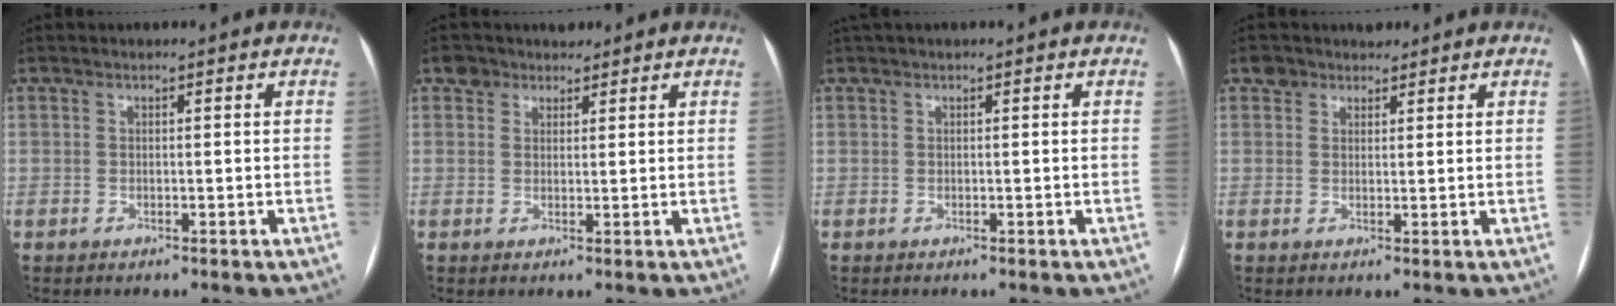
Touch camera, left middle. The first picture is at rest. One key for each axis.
{"total": 2.8, "fx": 2.0, "fy": 2.0, "fz": 0.0, "tx": 0.001, "ty": 0.013, "tz": 0.029}
{"total": 1.0, "fx": 0.8, "fy": -0.1, "fz": 0.6, "tx": -0.013, "ty": 0.023, "tz": 0.018}
{"total": 2.6, "fx": 1.9, "fy": 1.7, "fz": -0.1, "tx": 0.003, "ty": 0.011, "tz": 0.028}